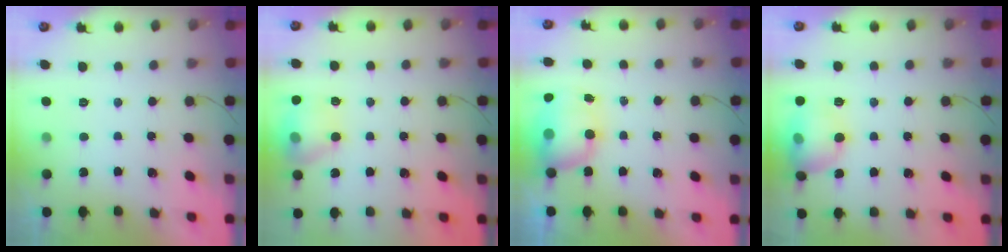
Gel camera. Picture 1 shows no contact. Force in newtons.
{"total": 14.2, "press": 14.2, "slide": 1.2}
{"total": 9.4, "press": 8.5, "slide": 4.0}
{"total": 16.5, "press": 14.5, "slide": 7.9}